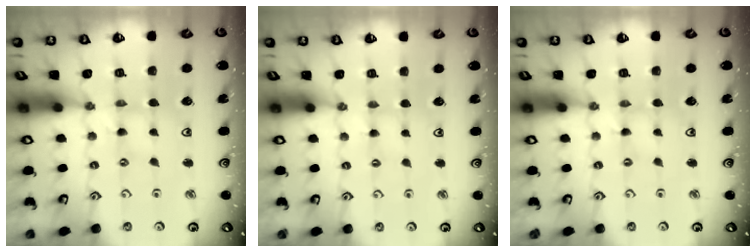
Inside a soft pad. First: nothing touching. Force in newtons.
{"total": 1.8, "press": 1.7, "slide": 0.3}
{"total": 0.0}